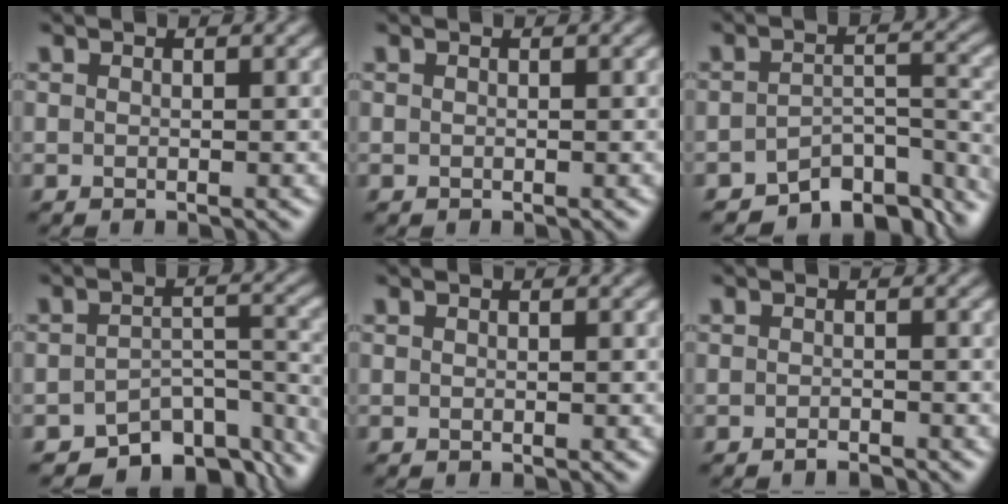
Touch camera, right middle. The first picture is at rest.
{"total": 0.0}
{"total": 7.1, "force": [-6.2, 2.4, 2.4], "torque": [-0.018, -0.013, -0.093]}
{"total": 7.7, "force": [-6.5, 3.2, 2.7], "torque": [-0.023, -0.021, -0.097]}
{"total": 0.0}
{"total": 0.9, "force": [-0.8, 0.1, 0.4], "torque": [-0.005, 0.001, -0.014]}